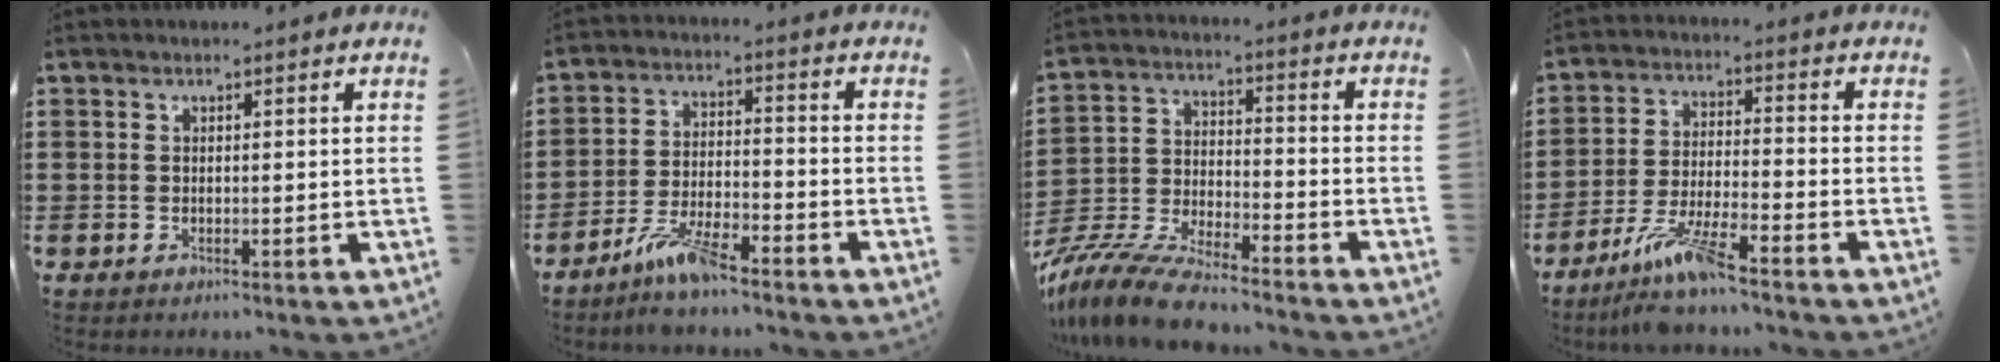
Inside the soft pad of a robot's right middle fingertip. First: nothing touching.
{"total": 6.8, "force": [-5.4, 1.2, 3.9], "torque": [-0.089, -0.003, -0.104]}
{"total": 9.7, "force": [-9.0, 1.1, 3.4], "torque": [-0.078, 0.007, -0.182]}
{"total": 8.0, "force": [-6.4, 0.4, 4.8], "torque": [-0.107, -0.015, -0.124]}